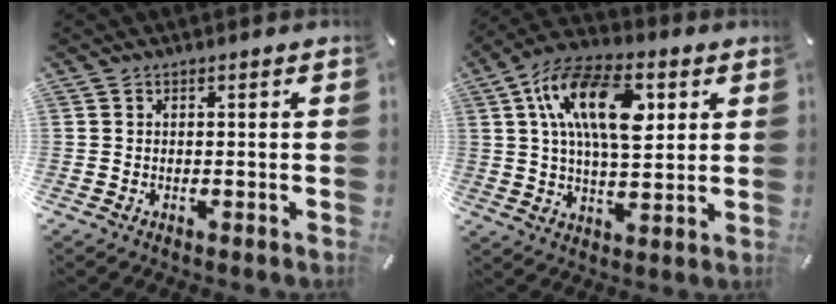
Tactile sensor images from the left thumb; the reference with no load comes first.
{"total": 18.1, "force": [5.8, 9.4, 14.4], "torque": [-0.272, 0.004, 0.093]}